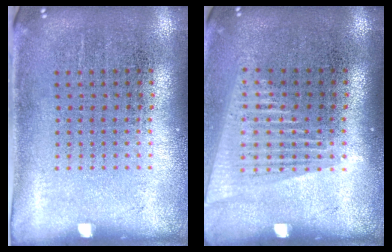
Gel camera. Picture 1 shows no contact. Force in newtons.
{"total": 1.6, "press": 1.4, "slide": 0.8}